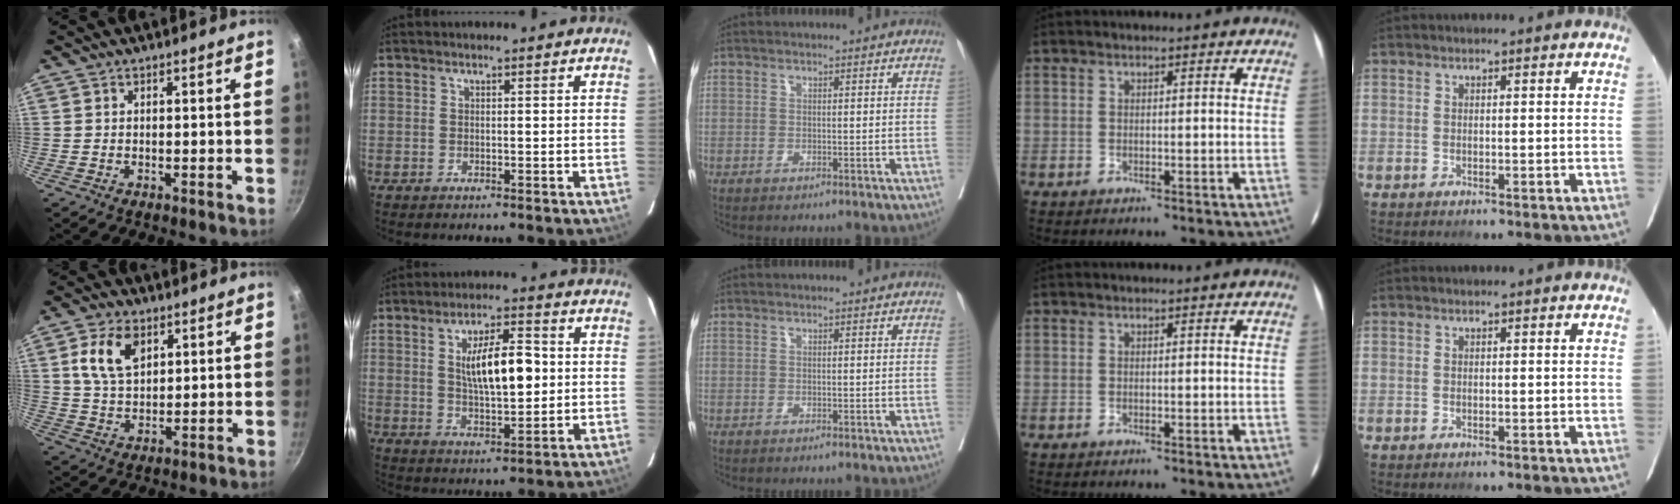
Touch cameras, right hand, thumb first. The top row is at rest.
{"thumb": {"total": 9.6, "force": [3.6, 5.9, 6.6], "torque": [-0.111, -0.008, 0.071]}, "index": {"total": 10.3, "force": [1.2, 3.0, 9.8], "torque": [-0.170, 0.009, 0.023]}}